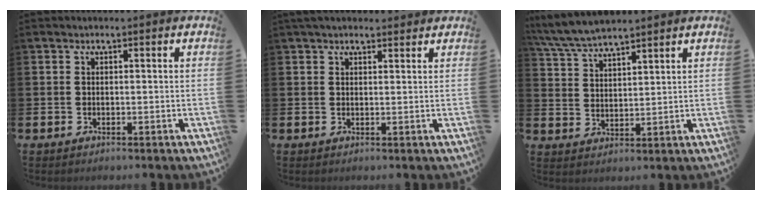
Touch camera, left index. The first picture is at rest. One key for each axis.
{"total": 2.2, "fx": 1.9, "fy": 0.9, "fz": 0.6, "tx": -0.004, "ty": -0.003, "tz": 0.033}
{"total": 5.6, "fx": 5.4, "fy": 0.6, "fz": 1.3, "tx": -0.047, "ty": -0.022, "tz": 0.098}